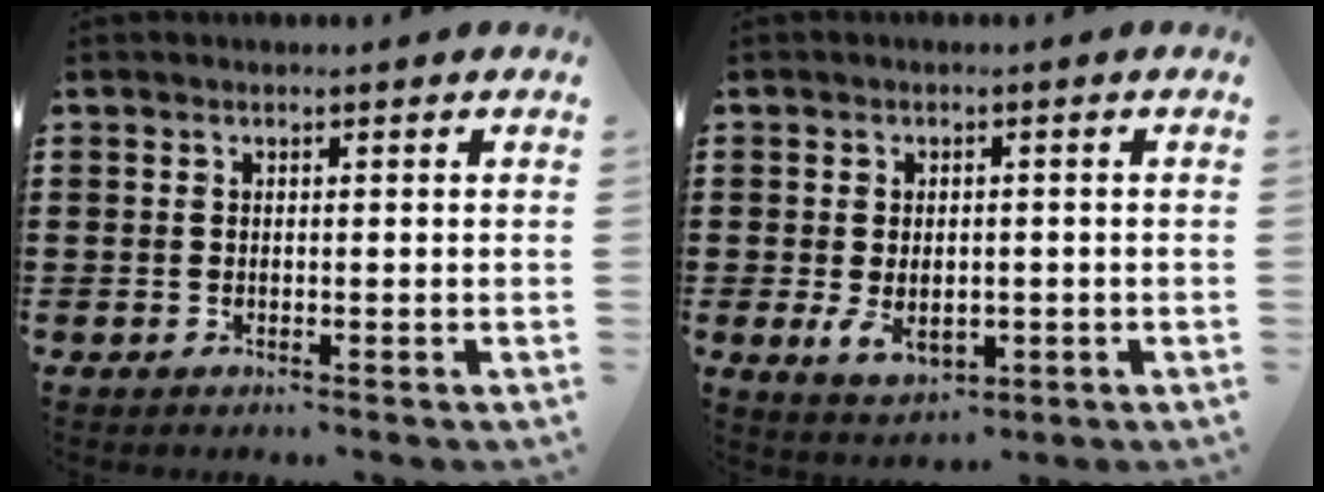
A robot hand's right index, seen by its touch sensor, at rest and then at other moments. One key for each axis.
{"total": 4.1, "fx": -0.8, "fy": 2.5, "fz": 3.1, "tx": -0.064, "ty": -0.004, "tz": -0.019}